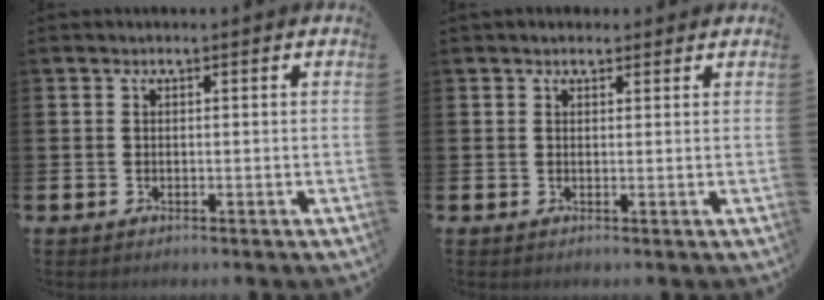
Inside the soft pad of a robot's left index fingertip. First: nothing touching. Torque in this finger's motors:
{"motor_torque": [0.50, -0.72, 0.03, 0.01]}